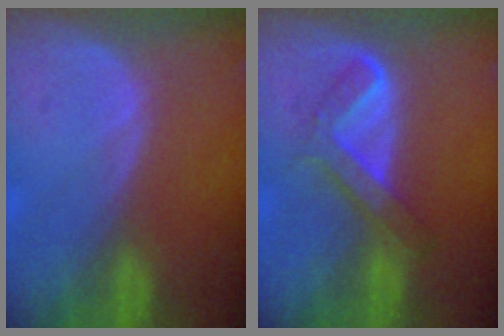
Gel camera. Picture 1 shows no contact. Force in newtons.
{"total": 5.3, "press": 5.1, "slide": 1.6}